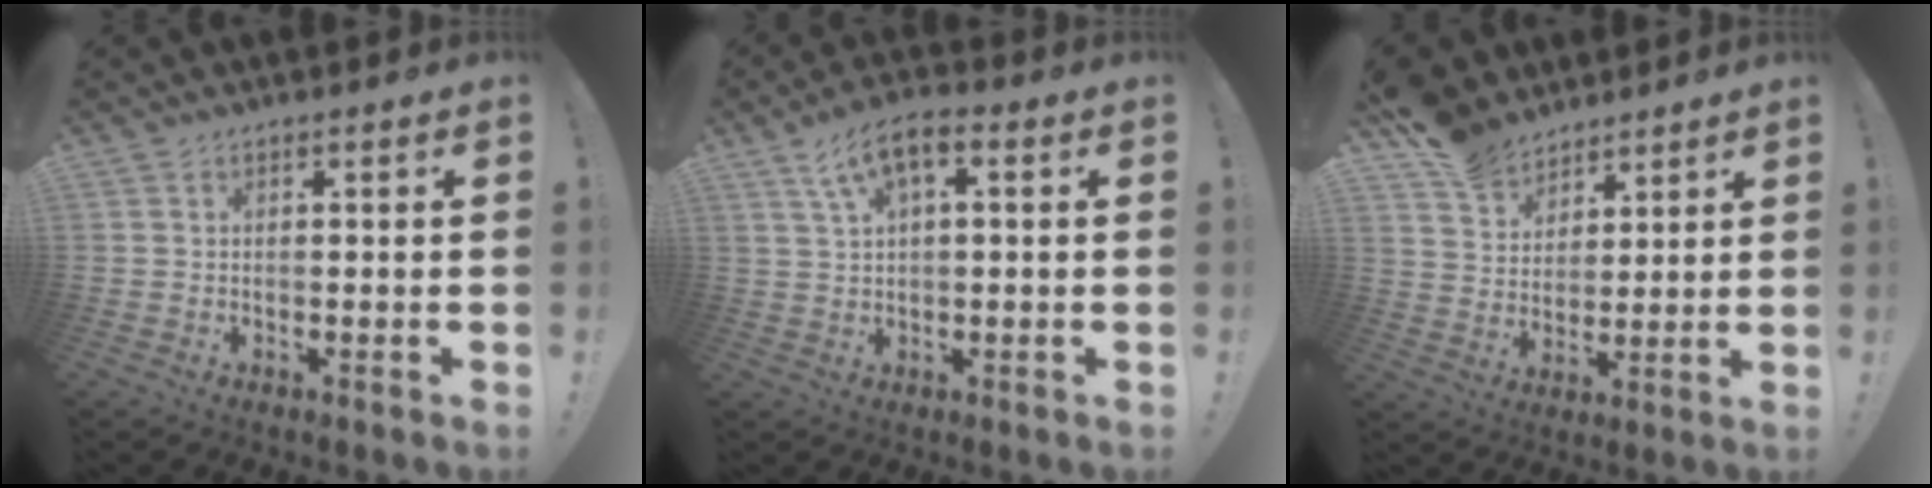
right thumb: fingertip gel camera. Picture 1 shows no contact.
{"total": 8.0, "force": [3.1, 3.6, 6.5], "torque": [-0.105, -0.006, 0.059]}
{"total": 11.3, "force": [8.8, 6.6, 2.6], "torque": [-0.044, -0.067, 0.173]}